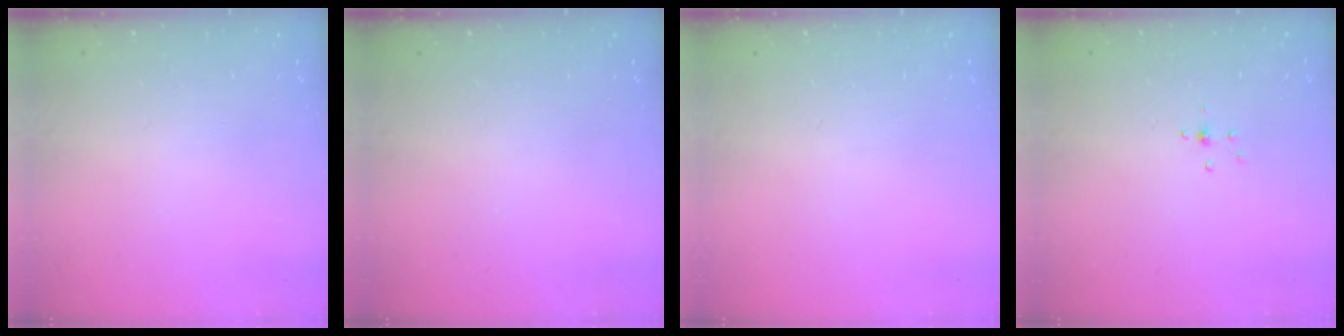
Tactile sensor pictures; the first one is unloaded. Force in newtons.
{"total": 0.0}
{"total": 0.0}
{"total": 3.7, "press": 3.6, "slide": 0.8}